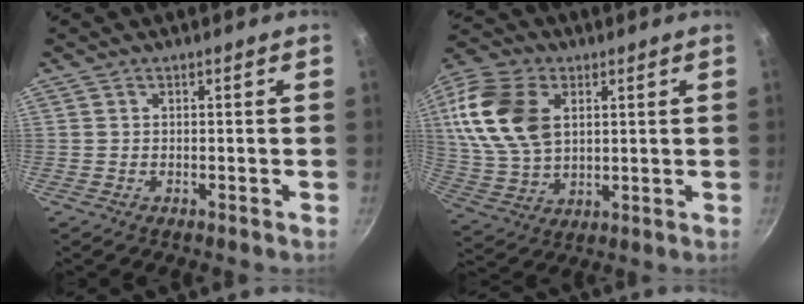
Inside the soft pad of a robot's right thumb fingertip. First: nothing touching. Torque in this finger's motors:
{"motor_torque": [0.75, 3.39, 1.77, 0.37, 0.39]}